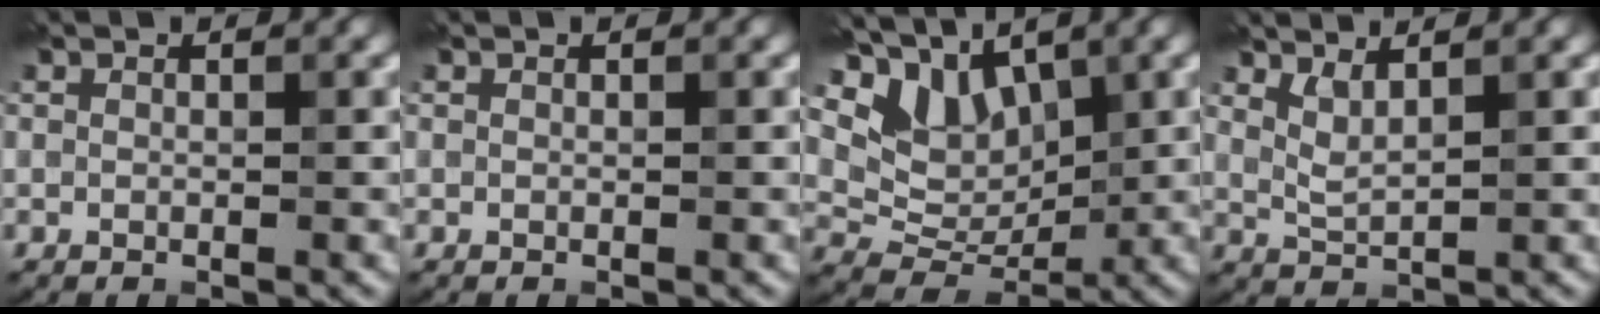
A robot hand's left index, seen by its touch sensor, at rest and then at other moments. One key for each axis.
{"total": 0.0}
{"total": 6.3, "fx": 3.9, "fy": 3.8, "fz": 3.1, "tx": -0.063, "ty": 0.003, "tz": 0.069}
{"total": 1.8, "fx": 1.6, "fy": 0.3, "fz": 0.7, "tx": -0.020, "ty": 0.000, "tz": 0.034}